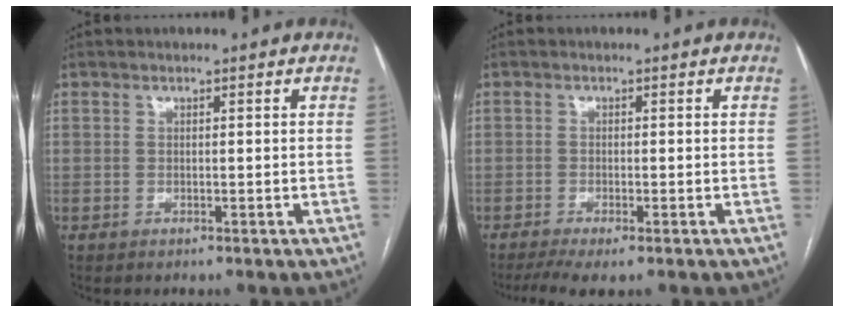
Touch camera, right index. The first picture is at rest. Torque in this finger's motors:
{"motor_torque": [0.40, -0.38, 0.23, 0.05]}